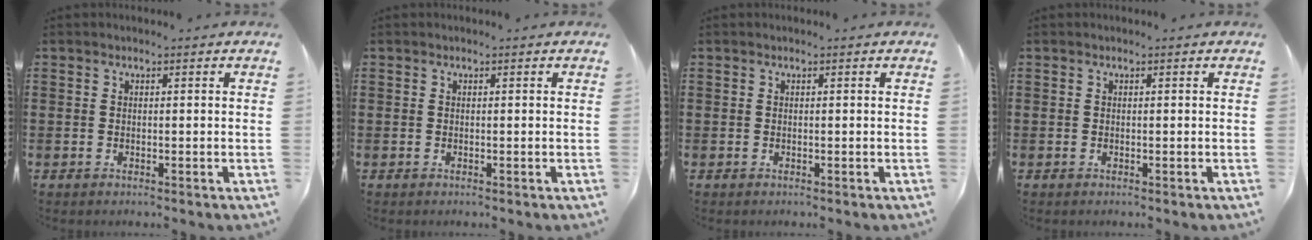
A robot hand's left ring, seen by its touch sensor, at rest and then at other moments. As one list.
[{"total": 0.0}, {"total": 0.0}, {"total": 0.0}]